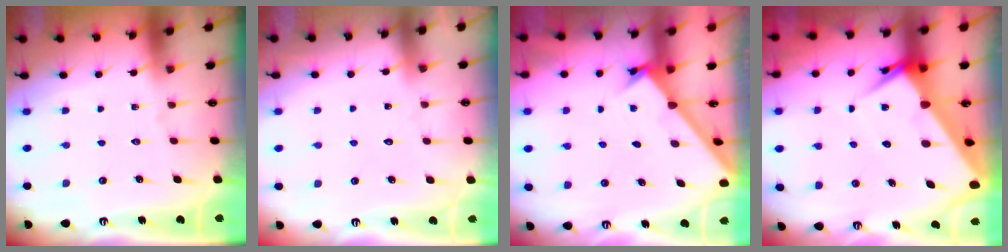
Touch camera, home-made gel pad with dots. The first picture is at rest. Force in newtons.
{"total": 2.8, "press": 2.8, "slide": 0.2}
{"total": 1.6, "press": 1.6, "slide": 0.1}
{"total": 7.7, "press": 7.6, "slide": 1.0}